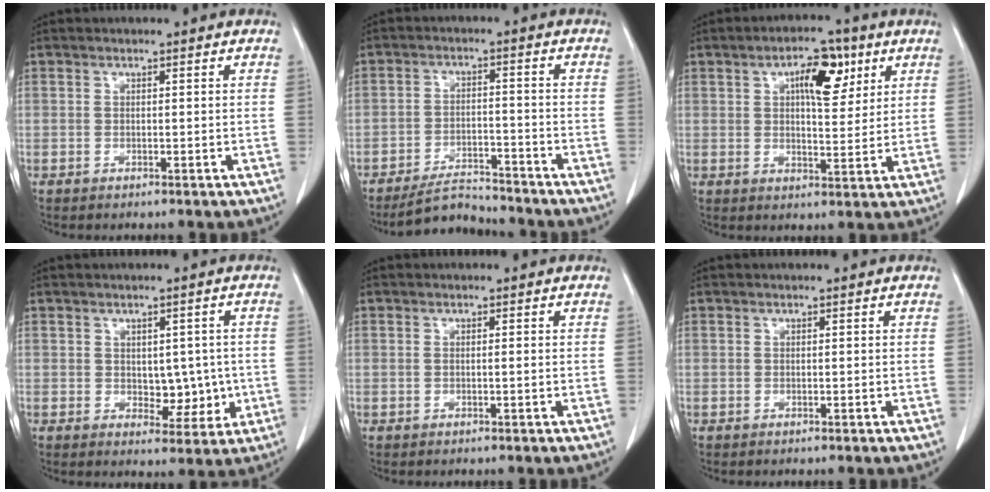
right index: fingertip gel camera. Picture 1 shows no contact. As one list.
[{"total": 6.1, "force": [-6.0, 1.1, 0.7], "torque": [-0.012, -0.003, -0.100]}, {"total": 8.0, "force": [3.6, 3.2, 6.4], "torque": [-0.099, 0.012, 0.054]}, {"total": 5.4, "force": [-0.2, 3.2, 4.3], "torque": [-0.047, 0.003, 0.007]}, {"total": 0.6, "force": [-0.1, 0.0, 0.6], "torque": [-0.012, 0.000, 0.000]}, {"total": 0.0}]